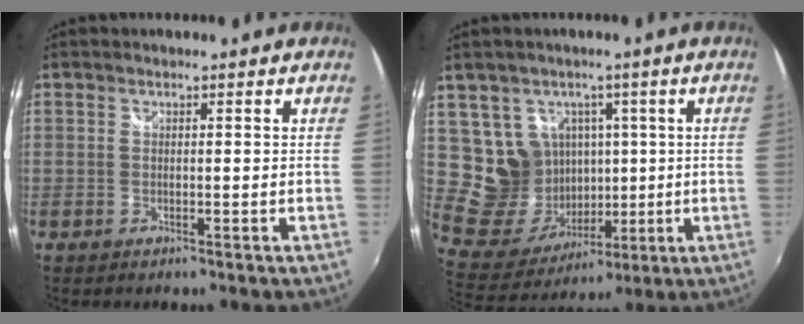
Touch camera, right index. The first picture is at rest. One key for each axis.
{"total": 12.6, "fx": 3.4, "fy": 11.4, "fz": 4.3, "tx": -0.109, "ty": 0.000, "tz": 0.088}